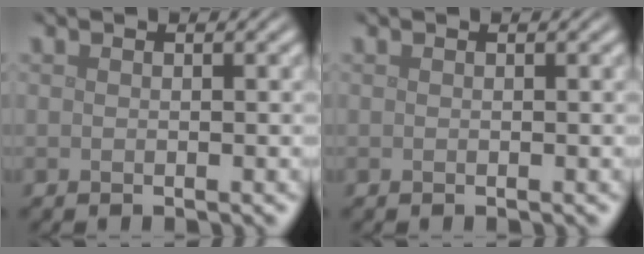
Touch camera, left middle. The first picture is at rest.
{"total": 0.0}